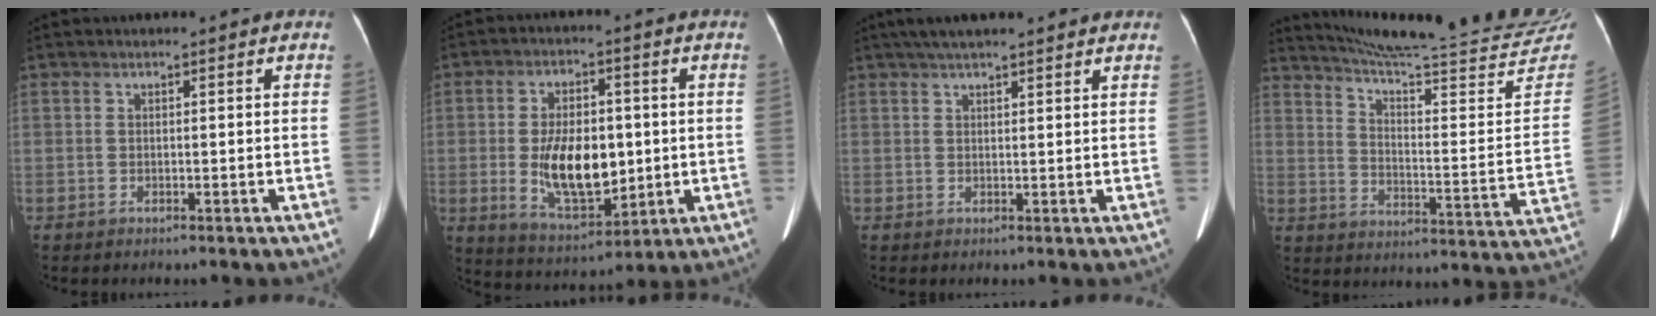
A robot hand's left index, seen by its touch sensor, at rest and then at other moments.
{"total": 12.0, "force": [-0.6, 6.0, 10.4], "torque": [-0.196, -0.002, 0.003]}
{"total": 9.3, "force": [7.7, 1.4, 5.0], "torque": [-0.073, 0.039, 0.106]}
{"total": 28.0, "force": [26.2, 0.0, 9.9], "torque": [-0.156, -0.113, 0.337]}